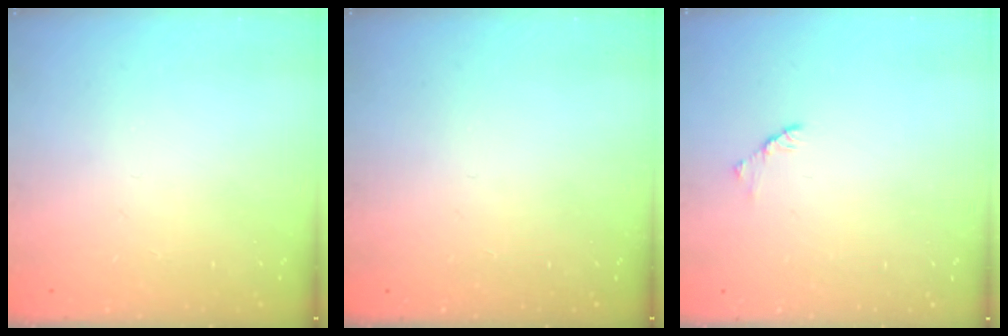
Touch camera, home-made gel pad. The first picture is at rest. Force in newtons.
{"total": 0.0}
{"total": 1.7, "press": 1.6, "slide": 0.4}